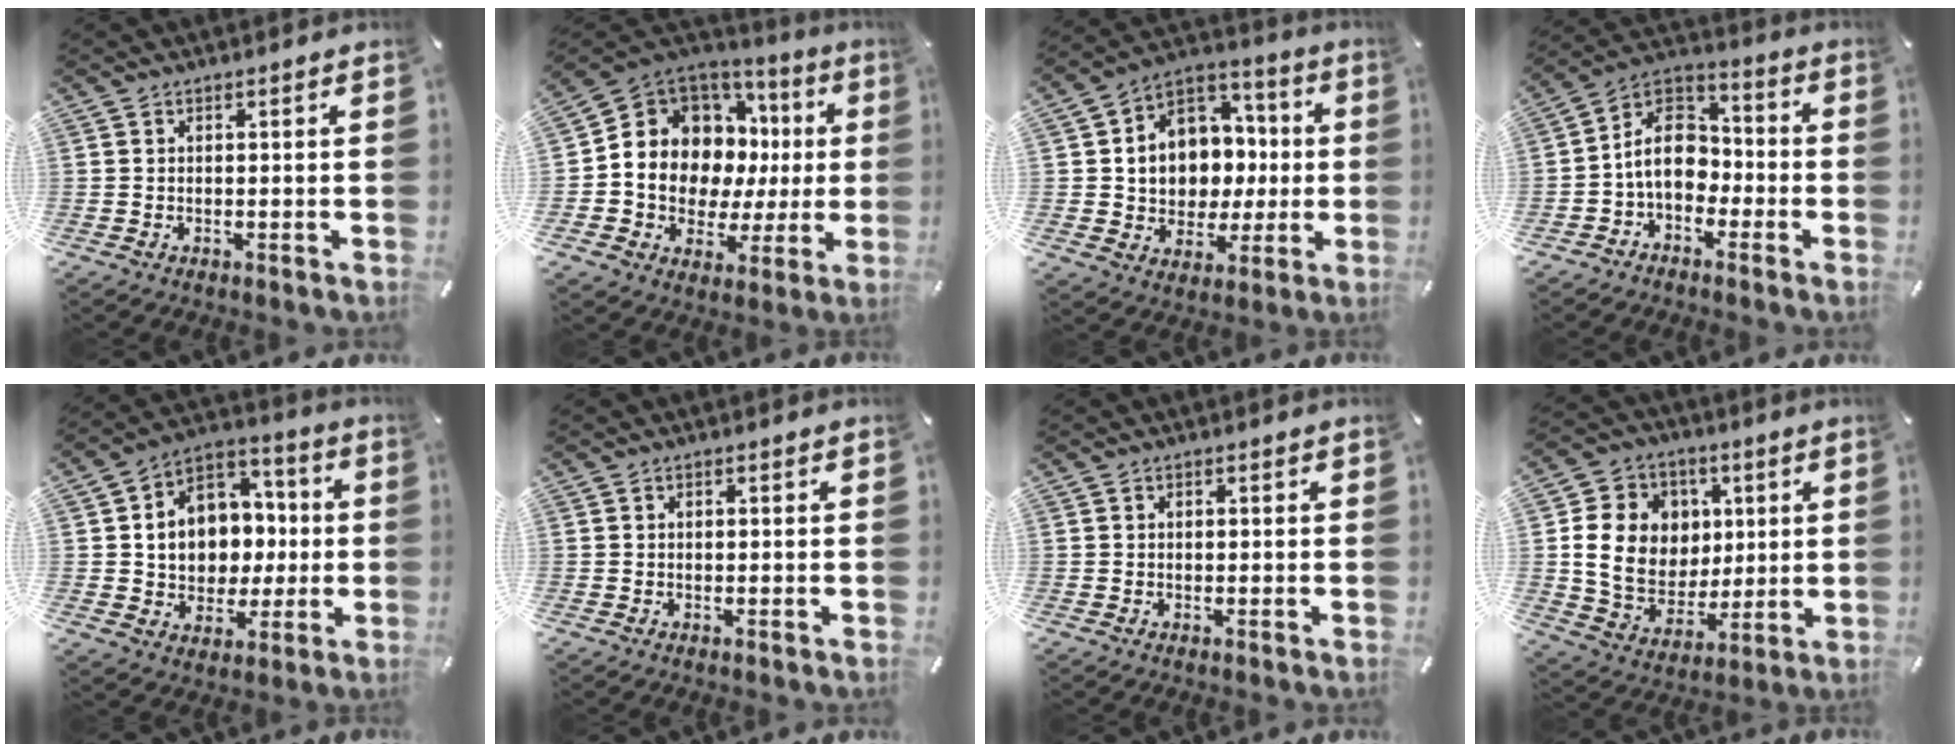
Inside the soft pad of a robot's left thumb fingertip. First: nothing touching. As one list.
[{"total": 11.2, "force": [2.2, 10.1, 4.4], "torque": [-0.079, -0.050, 0.050]}, {"total": 11.2, "force": [0.2, 10.8, 3.0], "torque": [-0.056, -0.016, 0.017]}, {"total": 10.9, "force": [-3.0, 8.5, 6.0], "torque": [-0.129, 0.023, -0.056]}, {"total": 12.3, "force": [-0.4, 11.2, 5.0], "torque": [-0.091, 0.001, 0.001]}, {"total": 0.6, "force": [0.0, 0.6, 0.2], "torque": [-0.003, 0.004, -0.001]}, {"total": 0.7, "force": [0.0, 0.6, 0.3], "torque": [-0.004, 0.004, -0.001]}, {"total": 14.7, "force": [2.3, 13.3, 5.9], "torque": [-0.114, 0.001, 0.055]}]